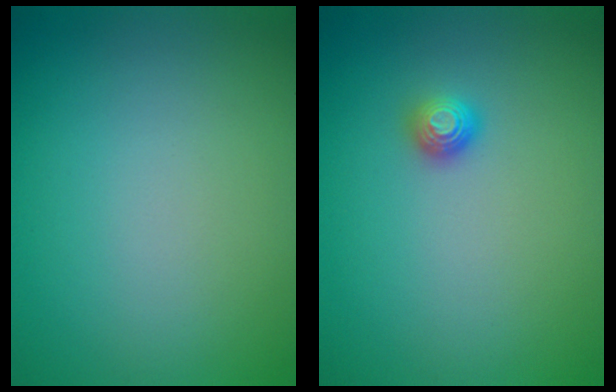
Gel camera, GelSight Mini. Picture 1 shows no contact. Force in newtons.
{"total": 1.1, "press": 1.0, "slide": 0.3}